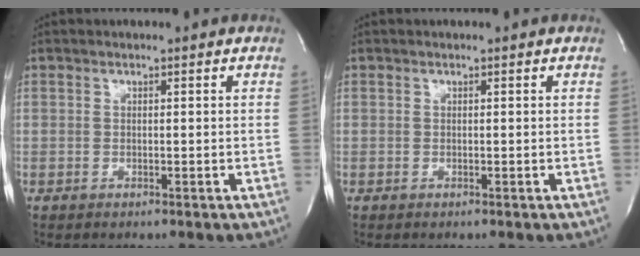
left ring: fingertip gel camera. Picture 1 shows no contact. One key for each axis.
{"total": 0.0}